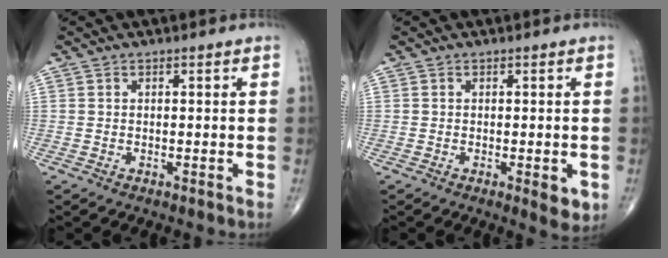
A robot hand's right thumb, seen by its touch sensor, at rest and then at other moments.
{"total": 3.5, "force": [-1.0, 1.2, 3.1], "torque": [-0.029, -0.006, -0.010]}